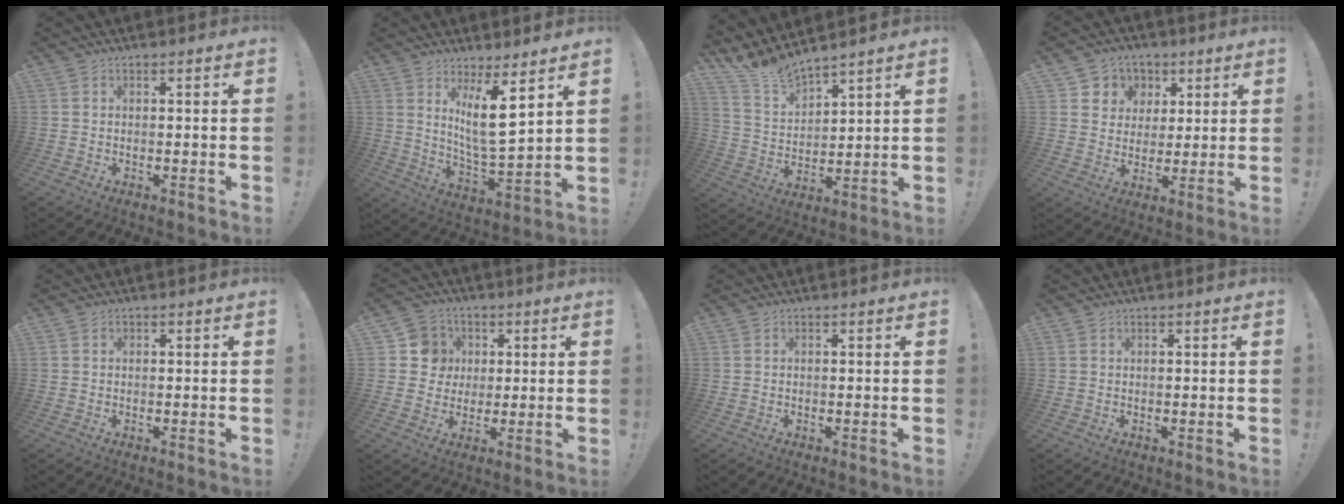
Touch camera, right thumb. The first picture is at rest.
{"total": 12.0, "force": [5.8, 2.1, 10.3], "torque": [-0.172, -0.046, 0.093]}
{"total": 9.3, "force": [9.0, 1.6, 1.9], "torque": [-0.065, -0.071, 0.168]}
{"total": 7.6, "force": [2.2, 7.2, 1.1], "torque": [-0.010, -0.019, 0.044]}
{"total": 0.0}
{"total": 9.3, "force": [1.7, 8.9, 1.9], "torque": [-0.015, -0.006, 0.037]}
{"total": 0.0}
{"total": 0.0}